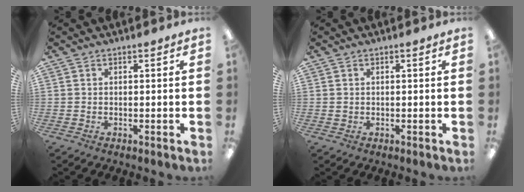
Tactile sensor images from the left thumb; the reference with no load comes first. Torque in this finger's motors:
{"motor_torque": [-0.22, 0.18, -0.22, 0.04, 0.00]}